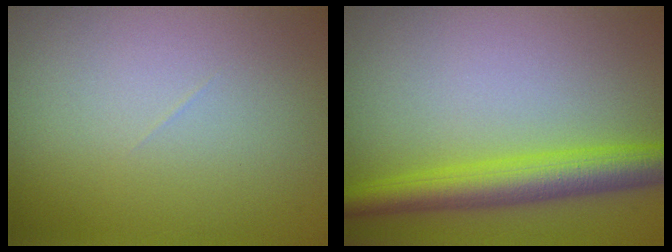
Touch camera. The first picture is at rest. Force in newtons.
{"total": 5.2, "press": 5.2, "slide": 0.0}